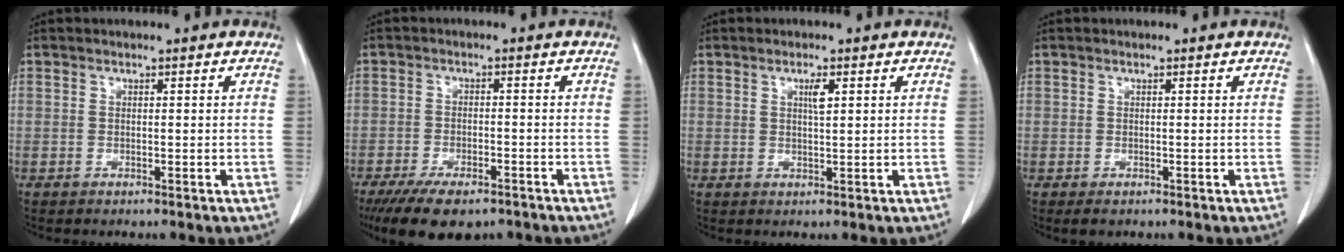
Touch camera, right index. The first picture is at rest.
{"total": 9.7, "force": [-7.1, 3.9, 5.4], "torque": [-0.085, -0.008, -0.108]}
{"total": 2.0, "force": [0.8, 0.2, 1.8], "torque": [-0.031, -0.001, 0.014]}
{"total": 1.1, "force": [-0.5, 0.9, 0.4], "torque": [-0.007, 0.003, -0.003]}